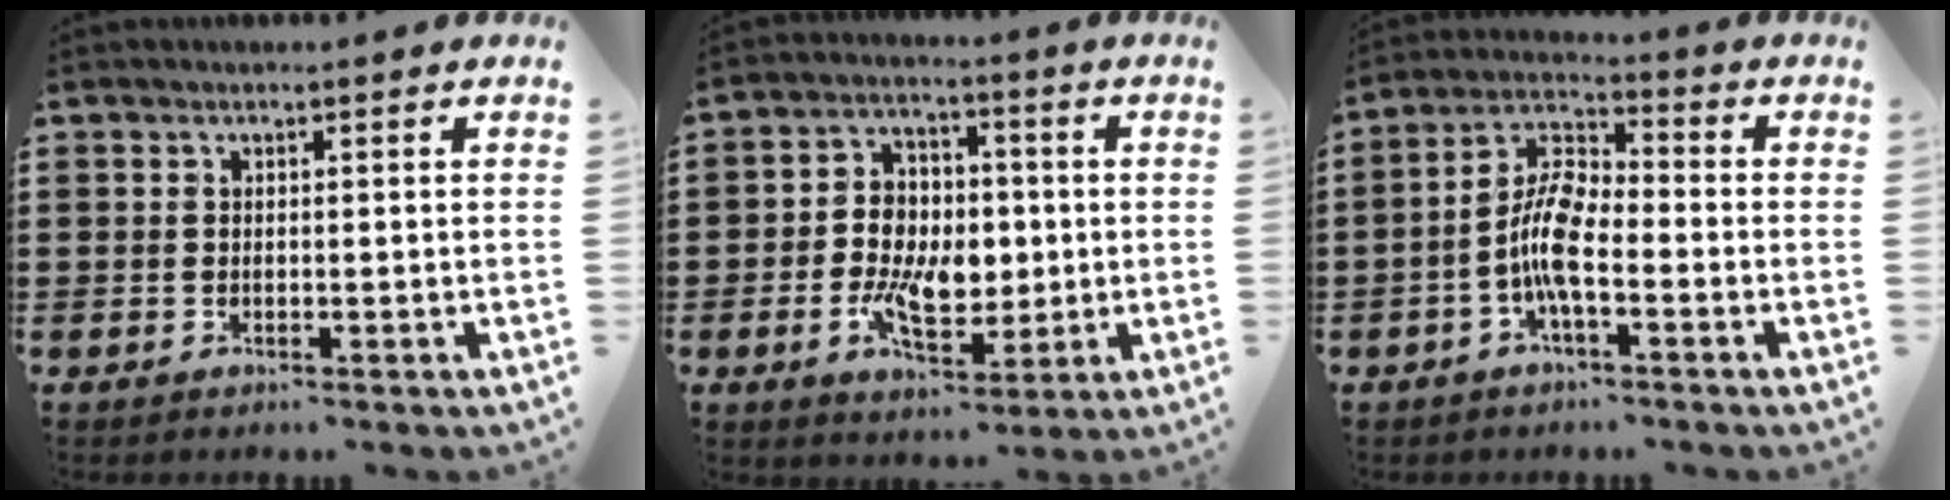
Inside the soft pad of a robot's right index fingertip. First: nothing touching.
{"total": 8.8, "force": [-0.9, 6.0, 6.4], "torque": [-0.125, 0.006, -0.020]}
{"total": 8.2, "force": [-2.6, 3.0, 7.2], "torque": [-0.168, -0.006, -0.055]}